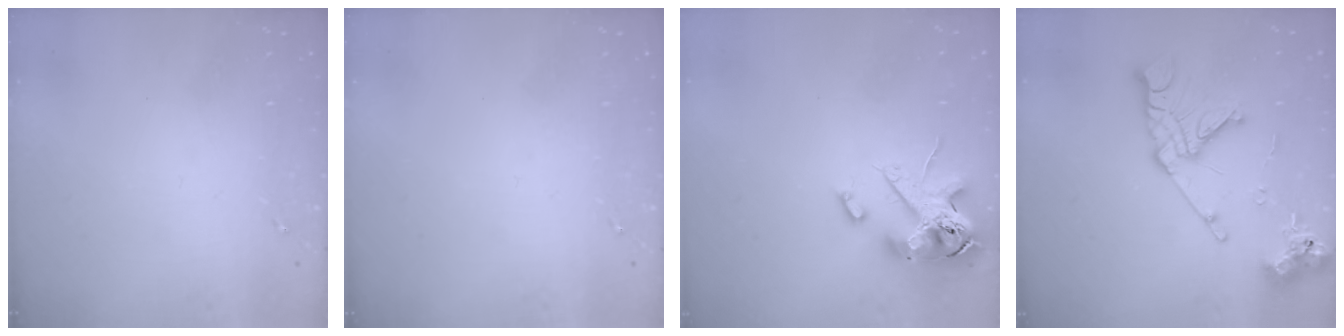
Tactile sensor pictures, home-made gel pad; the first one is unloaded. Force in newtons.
{"total": 0.0}
{"total": 15.3, "press": 15.1, "slide": 2.6}
{"total": 15.5, "press": 15.4, "slide": 1.9}